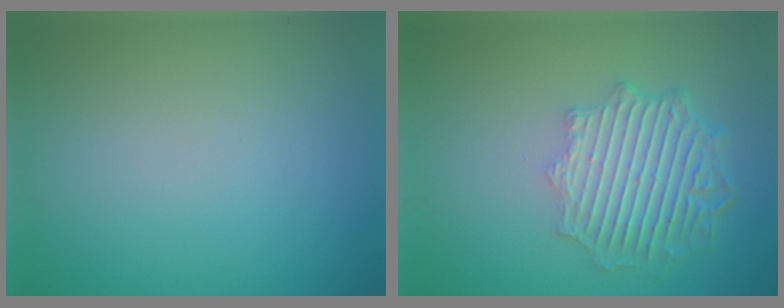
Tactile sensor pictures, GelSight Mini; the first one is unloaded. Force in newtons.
{"total": 6.0, "press": 4.6, "slide": 3.9}